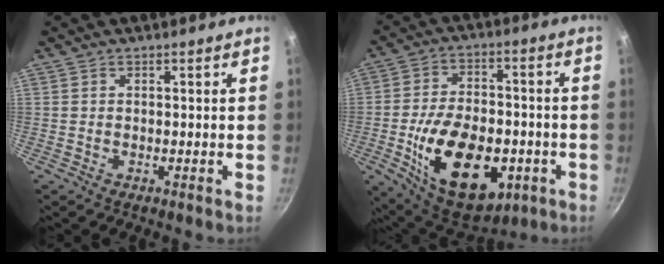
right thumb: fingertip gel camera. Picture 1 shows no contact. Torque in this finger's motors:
{"motor_torque": [-0.13, 1.18, 1.65, -1.12, 0.27]}